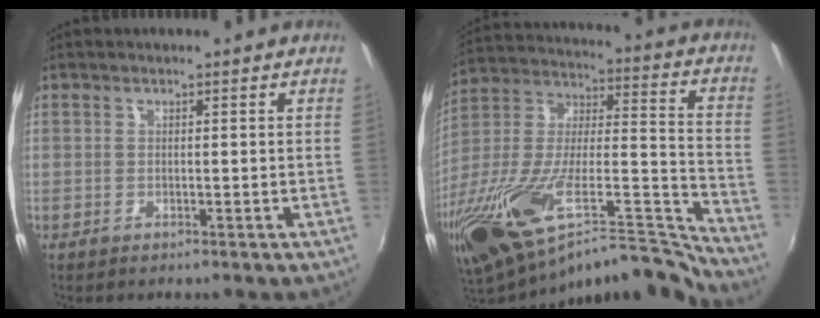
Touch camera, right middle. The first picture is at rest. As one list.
[{"total": 32.2, "force": [-23.2, 7.8, 20.9], "torque": [-0.355, -0.054, -0.370]}]